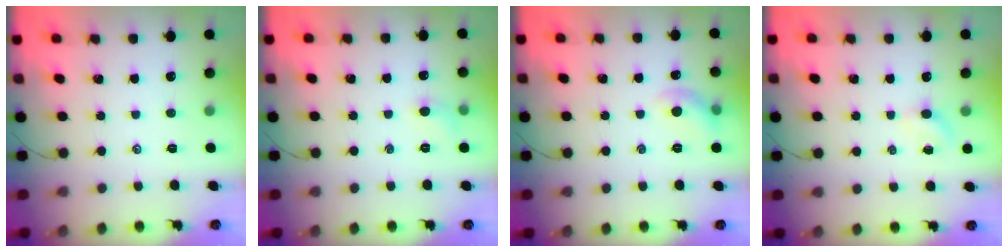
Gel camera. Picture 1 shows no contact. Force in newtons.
{"total": 5.1, "press": 4.9, "slide": 1.4}
{"total": 6.0, "press": 5.9, "slide": 1.2}
{"total": 2.1, "press": 2.0, "slide": 0.7}